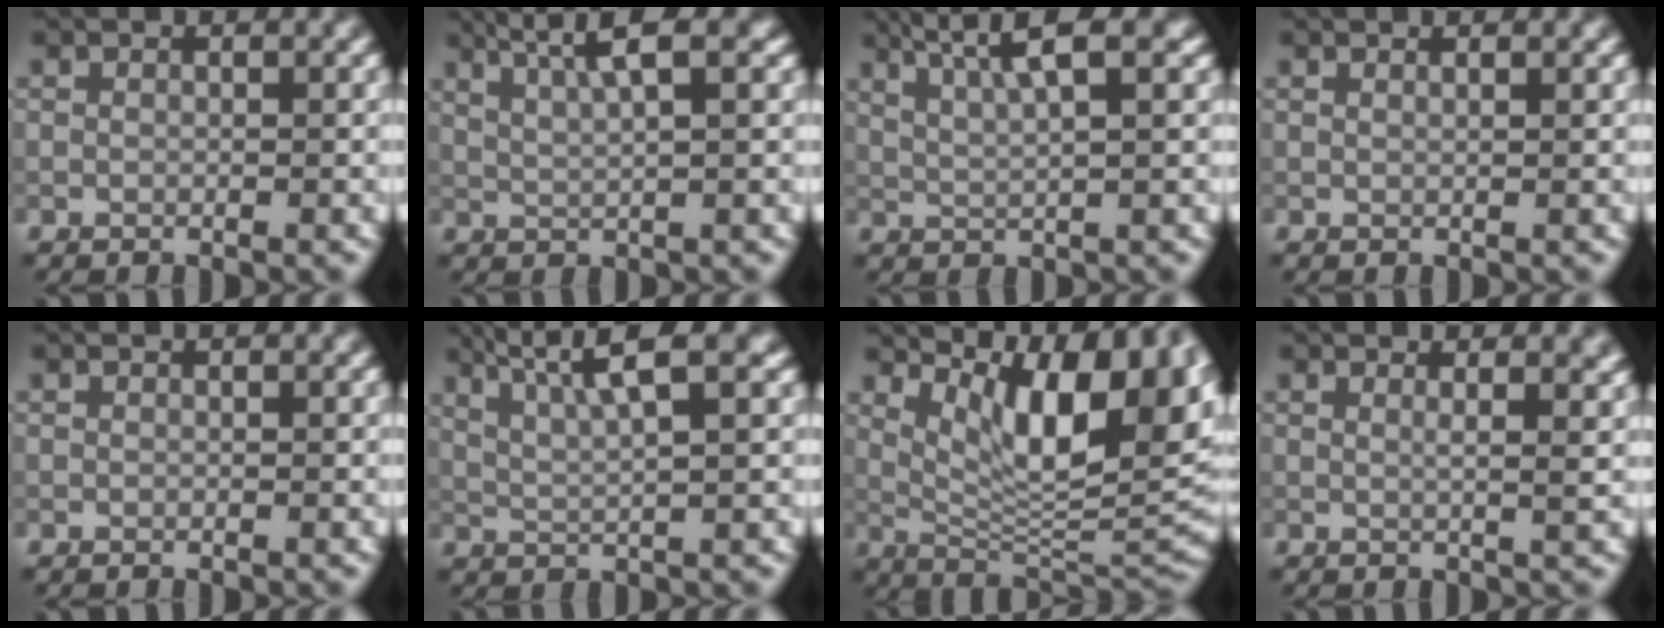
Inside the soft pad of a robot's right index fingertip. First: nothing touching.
{"total": 5.2, "force": [2.9, 1.5, 4.1], "torque": [-0.054, 0.018, 0.028]}
{"total": 5.6, "force": [3.1, 1.5, 4.4], "torque": [-0.062, 0.019, 0.032]}
{"total": 1.2, "force": [0.9, 0.4, 0.7], "torque": [-0.006, 0.001, 0.002]}
{"total": 0.0}
{"total": 5.7, "force": [3.0, 1.3, 4.6], "torque": [-0.076, 0.015, 0.043]}
{"total": 11.6, "force": [4.8, 4.1, 9.7], "torque": [-0.144, -0.001, 0.085]}
{"total": 4.4, "force": [2.4, 1.9, 3.2], "torque": [-0.017, 0.017, 0.008]}